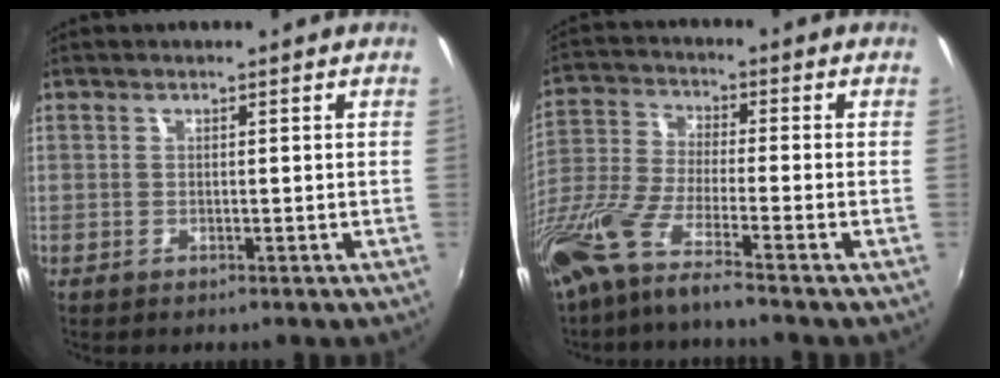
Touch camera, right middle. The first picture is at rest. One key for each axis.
{"total": 12.0, "fx": -8.7, "fy": 0.6, "fz": 8.2, "tx": -0.171, "ty": -0.034, "tz": -0.168}